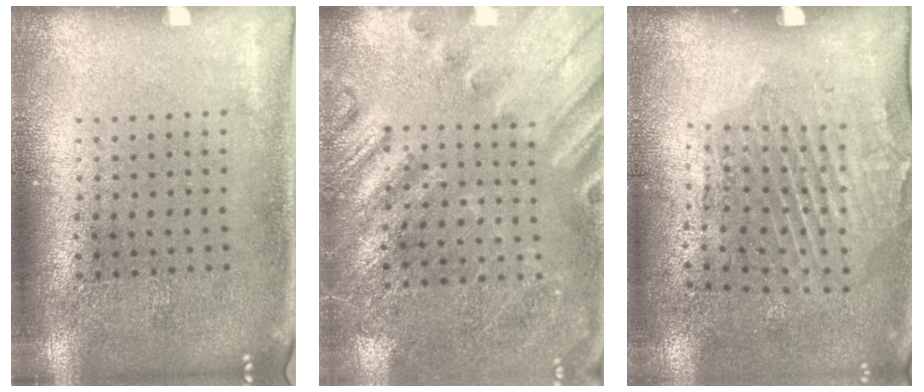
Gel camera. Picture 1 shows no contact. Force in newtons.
{"total": 2.2, "press": 2.1, "slide": 0.8}
{"total": 2.0, "press": 1.1, "slide": 1.7}